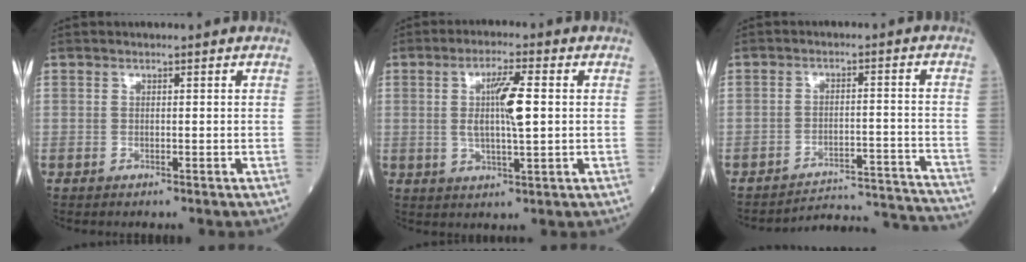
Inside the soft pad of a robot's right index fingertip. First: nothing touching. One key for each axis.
{"total": 7.1, "fx": 0.9, "fy": 0.7, "fz": 7.0, "tx": -0.130, "ty": 0.001, "tz": 0.015}
{"total": 16.1, "fx": -16.0, "fy": -1.1, "fz": 0.7, "tx": 0.013, "ty": 0.018, "tz": -0.207}